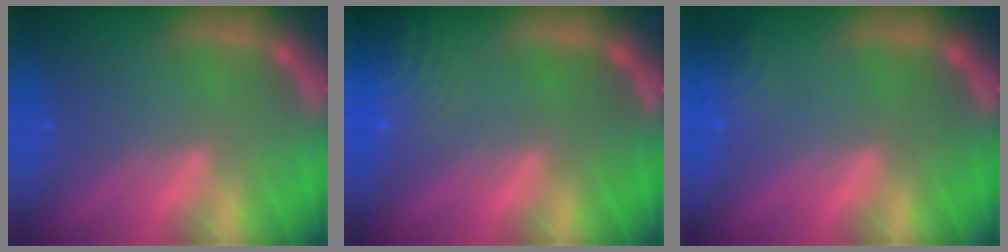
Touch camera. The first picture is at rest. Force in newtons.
{"total": 8.0}
{"total": 2.4}